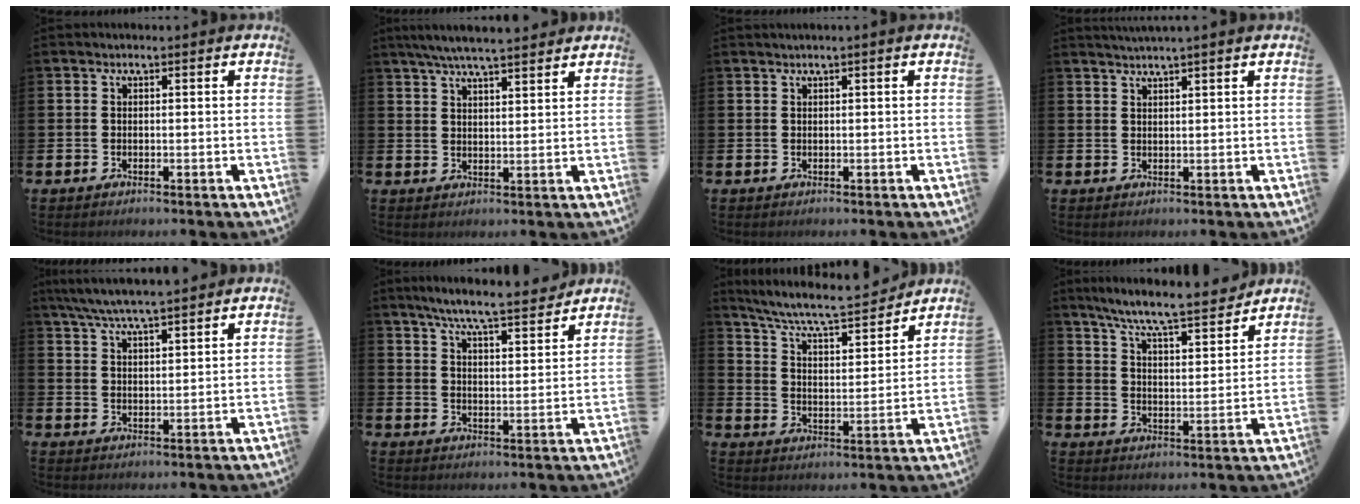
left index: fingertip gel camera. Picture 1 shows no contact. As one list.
[{"total": 5.8, "force": [5.4, 0.4, 2.0], "torque": [-0.051, -0.016, 0.098]}, {"total": 0.6, "force": [0.3, -0.2, 0.5], "torque": [-0.013, 0.002, 0.006]}, {"total": 1.9, "force": [1.8, -0.5, 0.4], "torque": [-0.015, -0.003, 0.036]}, {"total": 6.2, "force": [5.9, 0.3, 2.0], "torque": [-0.061, -0.020, 0.107]}, {"total": 7.3, "force": [6.9, 0.1, 2.5], "torque": [-0.067, -0.039, 0.119]}, {"total": 8.0, "force": [7.5, 0.9, 2.7], "torque": [-0.088, -0.051, 0.129]}, {"total": 8.2, "force": [7.7, 0.1, 2.9], "torque": [-0.082, -0.056, 0.131]}]